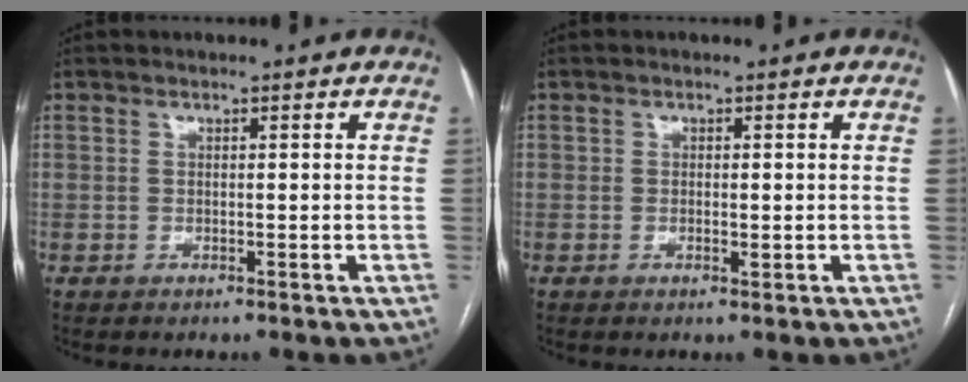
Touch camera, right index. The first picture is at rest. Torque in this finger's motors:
{"motor_torque": [-0.25, 0.10, 0.00, 0.00]}